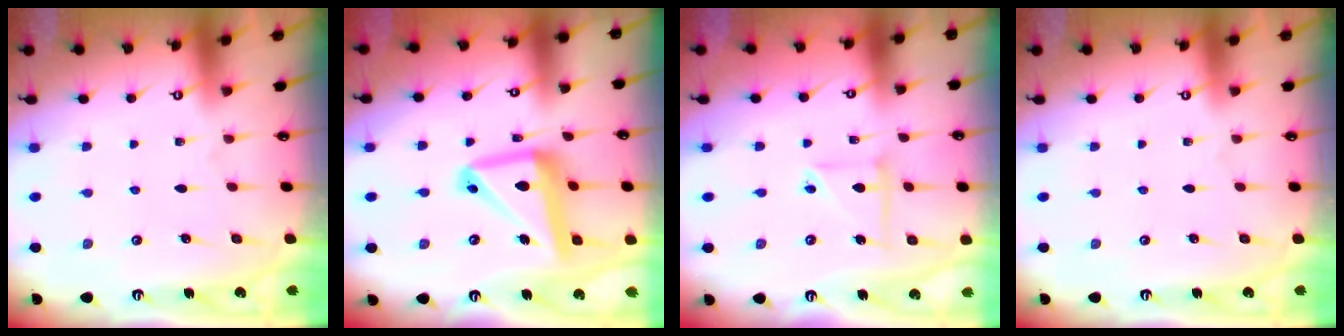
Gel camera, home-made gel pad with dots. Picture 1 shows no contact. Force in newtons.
{"total": 16.3, "press": 16.2, "slide": 1.8}
{"total": 5.6, "press": 5.6, "slide": 0.5}
{"total": 0.0}